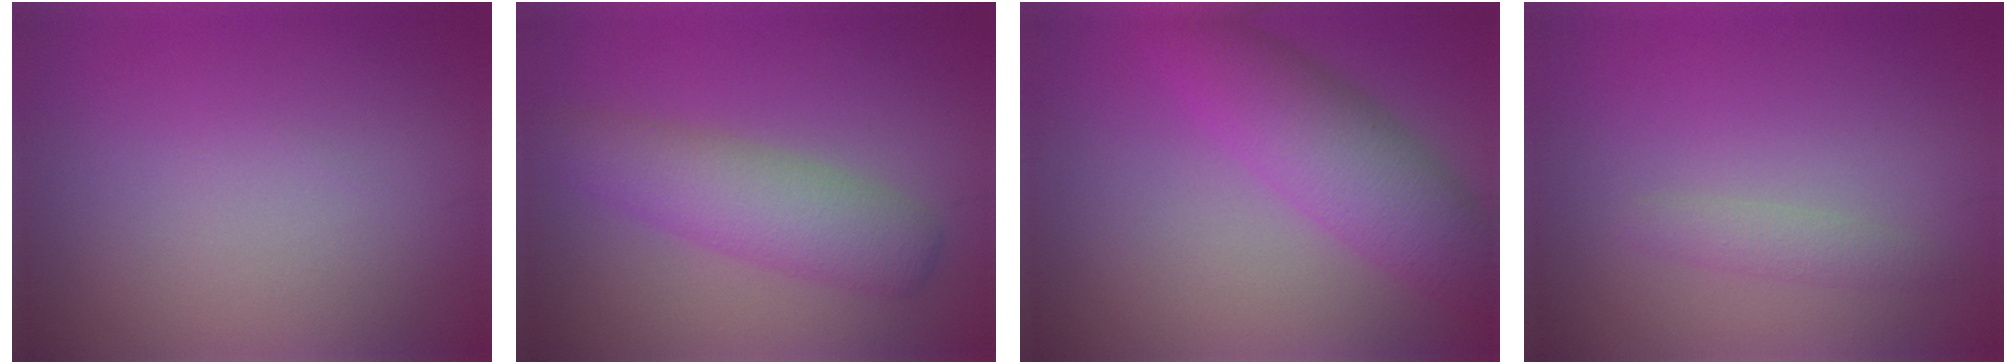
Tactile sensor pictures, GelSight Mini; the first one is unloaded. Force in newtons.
{"total": 4.8, "press": 4.8, "slide": 0.1}
{"total": 5.7, "press": 5.7, "slide": 0.1}
{"total": 1.4, "press": 1.4, "slide": 0.1}